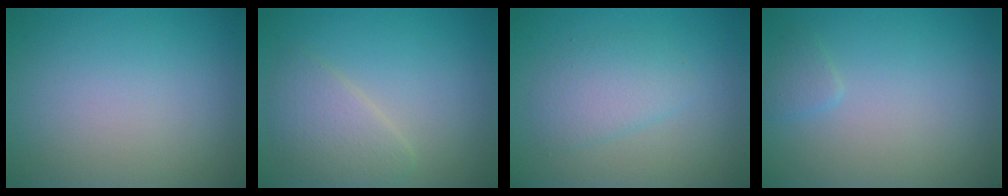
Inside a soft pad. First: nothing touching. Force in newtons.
{"total": 3.1, "press": 3.1, "slide": 0.0}
{"total": 2.6, "press": 2.6, "slide": 0.0}
{"total": 1.0, "press": 0.9, "slide": 0.1}